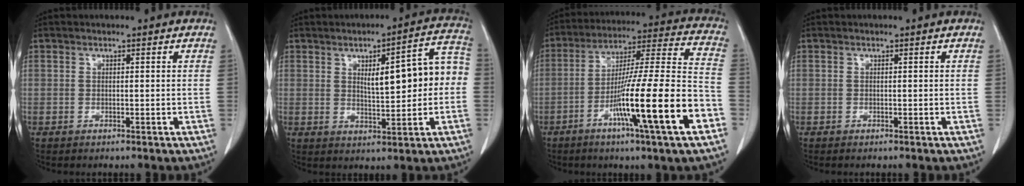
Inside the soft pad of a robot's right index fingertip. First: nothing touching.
{"total": 10.8, "force": [0.8, 2.7, 10.4], "torque": [-0.138, 0.035, 0.016]}
{"total": 20.4, "force": [-8.3, -0.2, 18.6], "torque": [-0.288, -0.016, -0.140]}
{"total": 0.0}